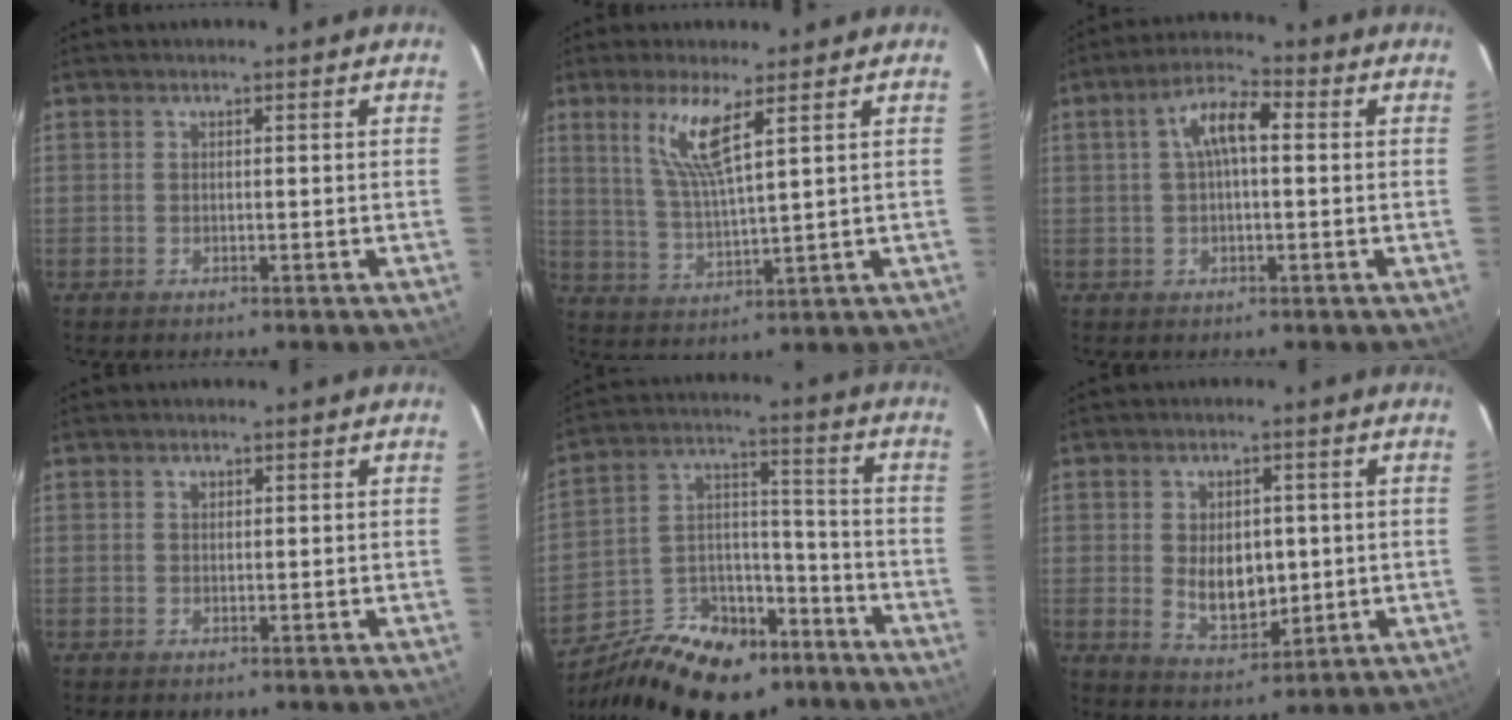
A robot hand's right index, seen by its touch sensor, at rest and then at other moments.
{"total": 8.2, "force": [4.4, 0.7, 6.9], "torque": [-0.141, -0.008, 0.092]}
{"total": 6.8, "force": [1.0, 2.7, 6.2], "torque": [-0.121, 0.022, 0.017]}
{"total": 0.9, "force": [0.4, 0.7, 0.4], "torque": [-0.006, 0.003, 0.007]}
{"total": 20.1, "force": [-13.8, 10.8, 9.8], "torque": [-0.197, 0.032, -0.207]}
{"total": 8.4, "force": [0.1, 5.3, 6.4], "torque": [-0.115, -0.009, 0.017]}